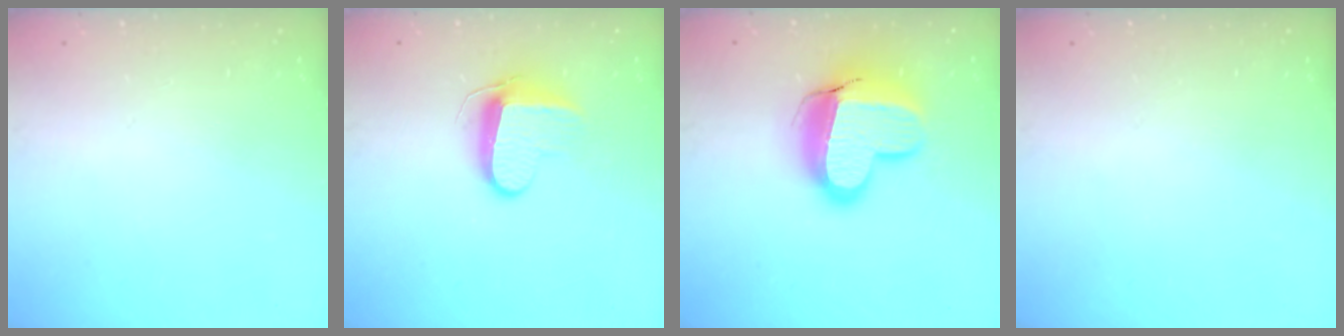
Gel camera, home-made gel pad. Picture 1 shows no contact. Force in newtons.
{"total": 9.8, "press": 9.7, "slide": 1.1}
{"total": 17.3, "press": 17.2, "slide": 1.3}
{"total": 0.0}